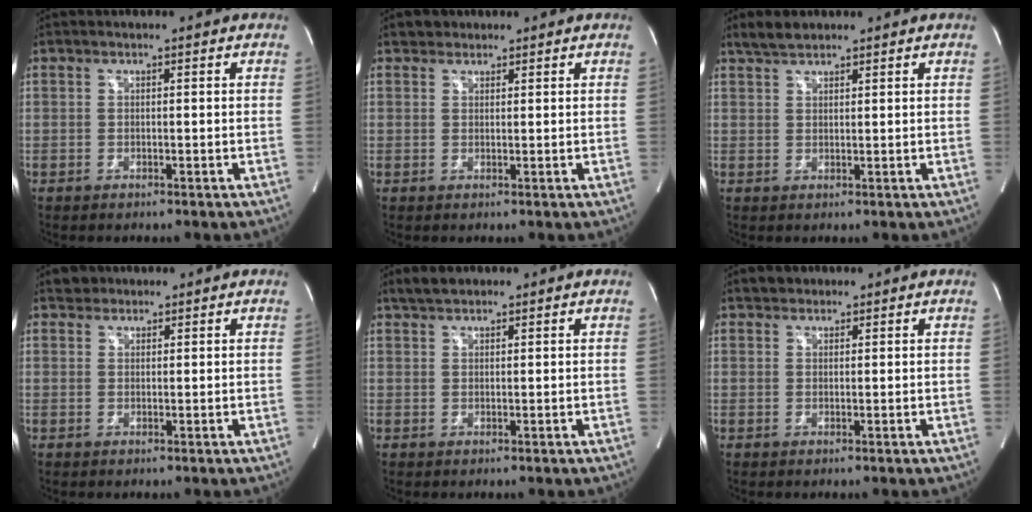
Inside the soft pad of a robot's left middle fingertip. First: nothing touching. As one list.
[{"total": 1.7, "force": [1.2, 1.1, 0.0], "torque": [0.004, 0.010, 0.015]}, {"total": 2.9, "force": [2.5, 1.0, 1.1], "torque": [-0.028, 0.013, 0.049]}, {"total": 1.8, "force": [1.4, 1.2, -0.1], "torque": [0.004, 0.010, 0.019]}, {"total": 2.6, "force": [2.2, 1.0, 1.0], "torque": [-0.023, 0.014, 0.040]}, {"total": 1.8, "force": [1.3, 1.2, 0.1], "torque": [-0.001, 0.012, 0.019]}]